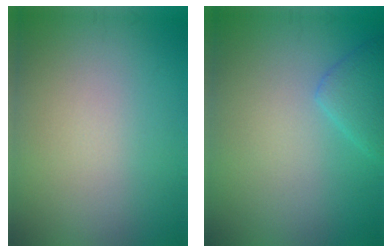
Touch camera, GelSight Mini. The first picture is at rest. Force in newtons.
{"total": 1.6, "press": 1.6, "slide": 0.0}